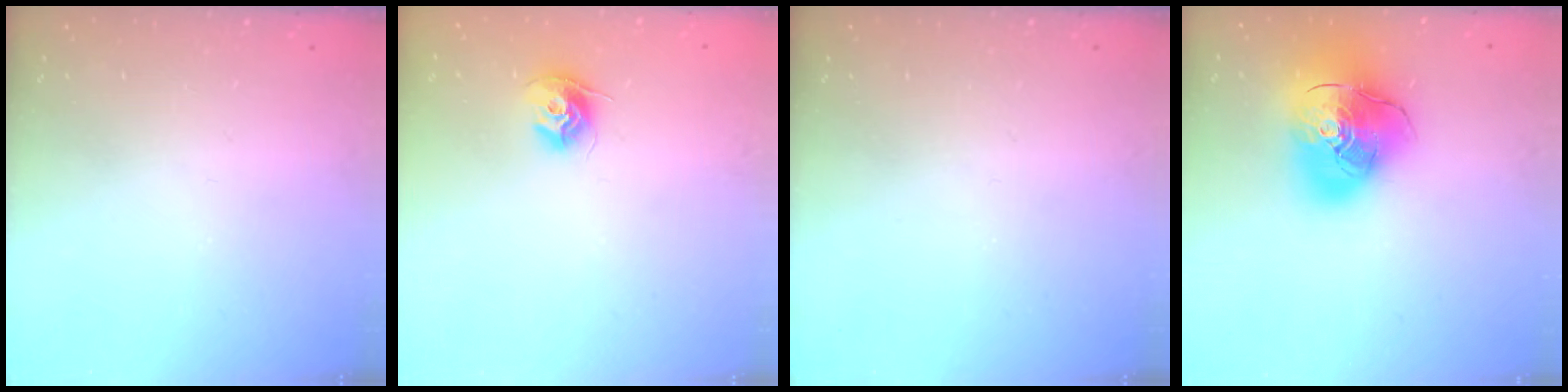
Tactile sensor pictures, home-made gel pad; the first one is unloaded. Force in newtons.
{"total": 9.7, "press": 9.7, "slide": 0.5}
{"total": 0.0}
{"total": 22.5, "press": 22.3, "slide": 3.4}